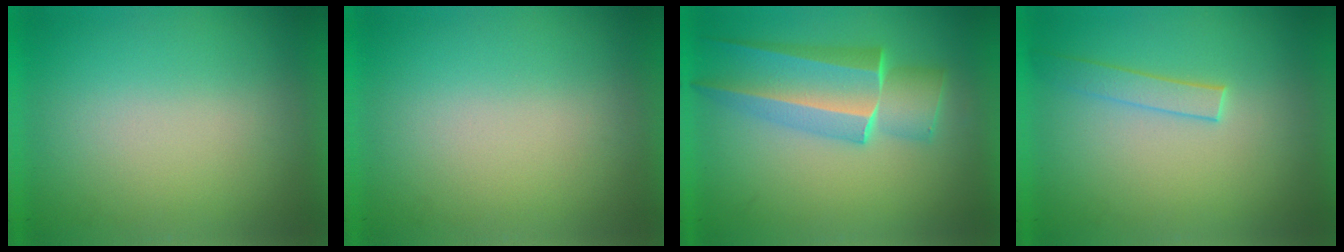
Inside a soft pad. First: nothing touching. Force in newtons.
{"total": 0.0}
{"total": 4.7}
{"total": 1.5}